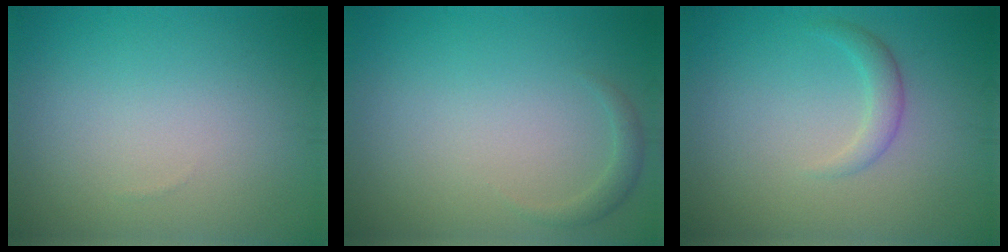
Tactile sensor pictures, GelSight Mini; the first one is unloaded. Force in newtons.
{"total": 1.1, "press": 1.1, "slide": 0.2}
{"total": 1.7, "press": 1.7, "slide": 0.1}